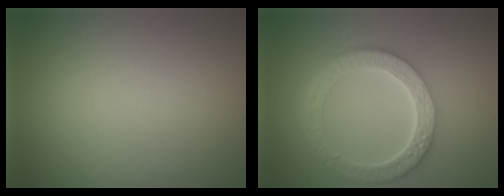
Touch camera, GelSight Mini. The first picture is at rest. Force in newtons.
{"total": 6.2, "press": 4.7, "slide": 4.1}